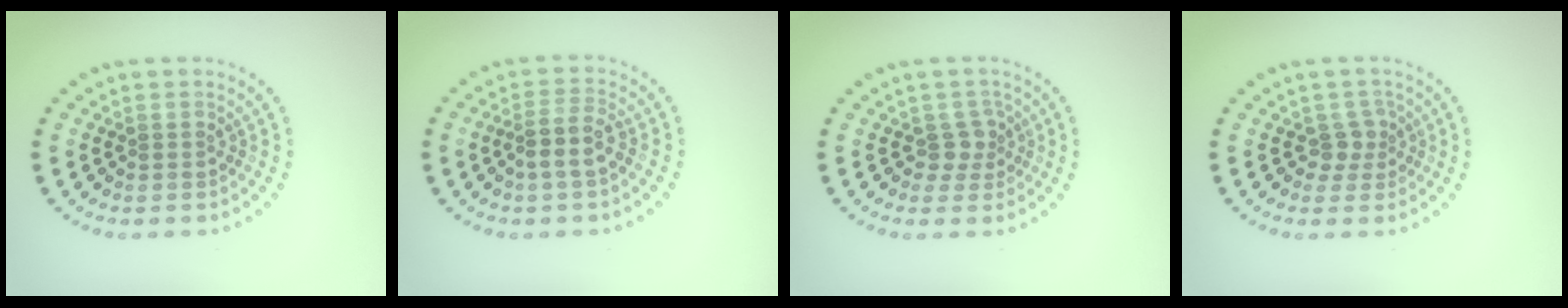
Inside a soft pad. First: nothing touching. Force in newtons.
{"total": 2.3, "press": 1.9, "slide": 1.3}
{"total": 1.9, "press": 1.4, "slide": 1.2}
{"total": 1.8, "press": 1.3, "slide": 1.2}